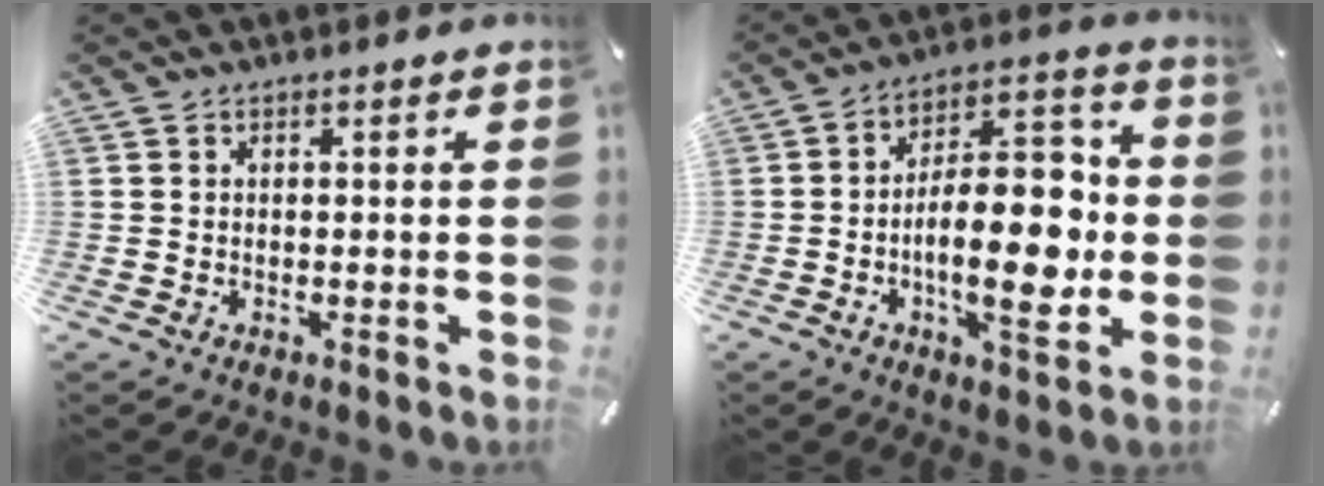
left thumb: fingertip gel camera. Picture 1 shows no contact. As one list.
[{"total": 18.9, "force": [-2.6, 8.7, 16.5], "torque": [-0.252, -0.001, -0.046]}]